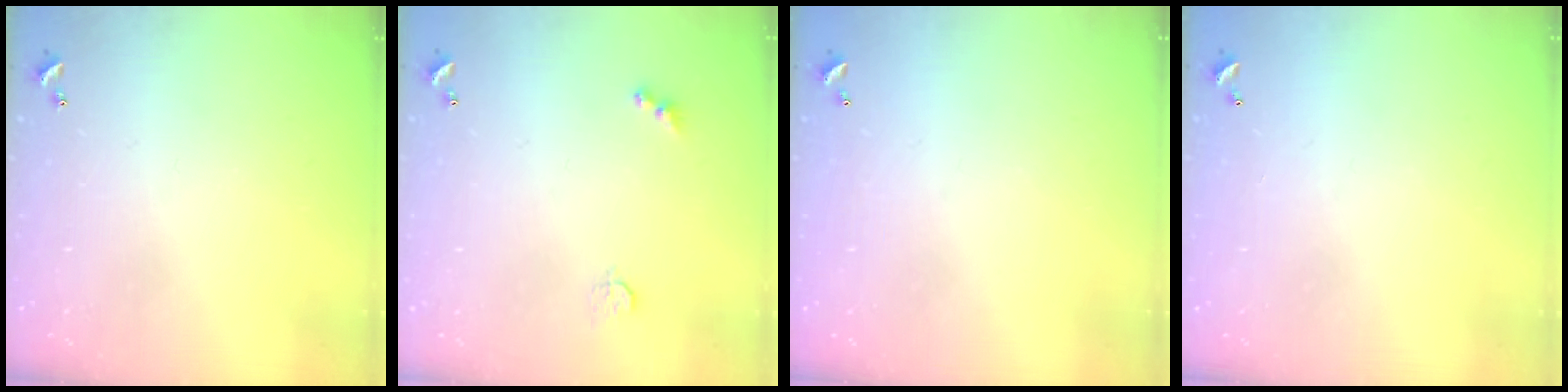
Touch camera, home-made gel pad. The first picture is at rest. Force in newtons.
{"total": 2.9, "press": 2.8, "slide": 0.7}
{"total": 2.9, "press": 2.9, "slide": 0.1}
{"total": 2.9, "press": 2.9, "slide": 0.1}